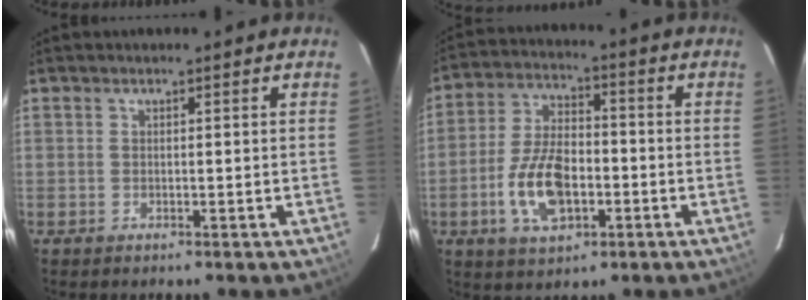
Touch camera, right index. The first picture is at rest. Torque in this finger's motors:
{"motor_torque": [0.58, -0.43, 0.25, 0.18]}